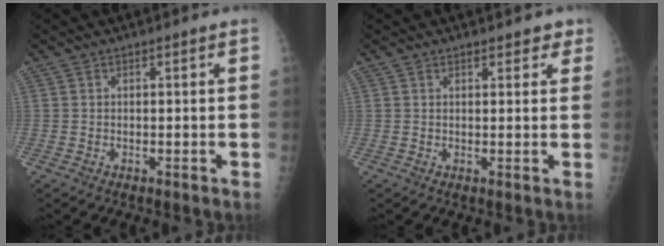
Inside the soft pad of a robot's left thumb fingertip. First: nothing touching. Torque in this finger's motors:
{"motor_torque": [-0.19, -0.03, -0.32, 0.00, 0.04]}